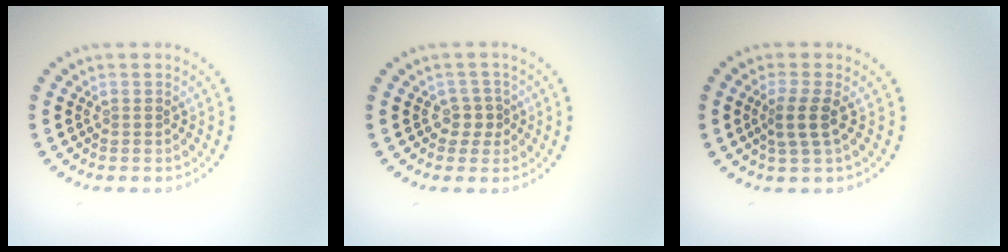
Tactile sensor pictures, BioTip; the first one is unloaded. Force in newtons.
{"total": 1.6, "press": 1.4, "slide": 0.9}
{"total": 2.5, "press": 1.9, "slide": 1.5}